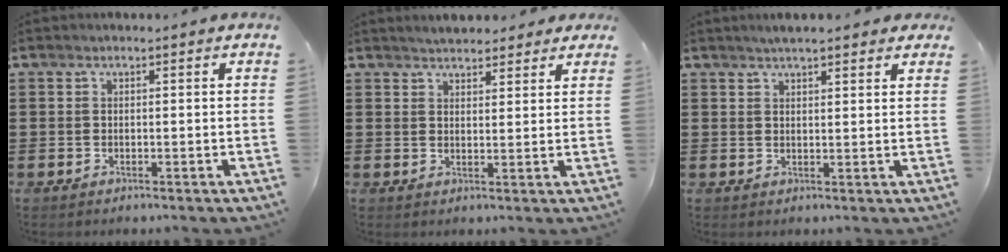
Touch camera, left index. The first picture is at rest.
{"total": 3.0, "force": [2.9, 0.7, 0.2], "torque": [-0.012, 0.000, 0.054]}
{"total": 2.7, "force": [2.3, 0.4, 1.3], "torque": [-0.030, 0.006, 0.042]}